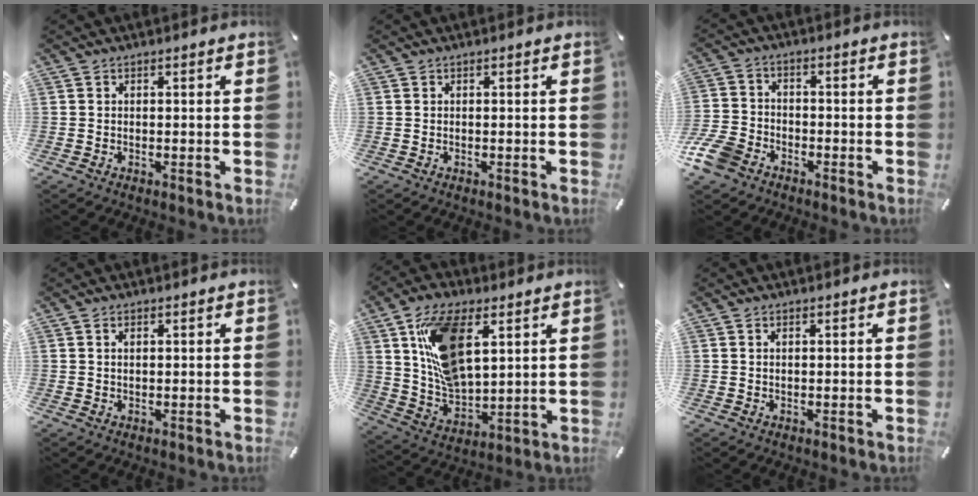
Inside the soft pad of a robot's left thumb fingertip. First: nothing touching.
{"total": 0.0}
{"total": 7.8, "force": [-4.9, 5.0, 3.6], "torque": [-0.092, 0.018, -0.096]}
{"total": 1.3, "force": [0.5, 0.8, 0.9], "torque": [-0.019, 0.004, 0.008]}
{"total": 16.3, "force": [6.6, 9.1, 11.8], "torque": [-0.250, -0.011, 0.120]}
{"total": 0.6, "force": [0.3, 0.4, 0.4], "torque": [-0.009, 0.003, 0.004]}